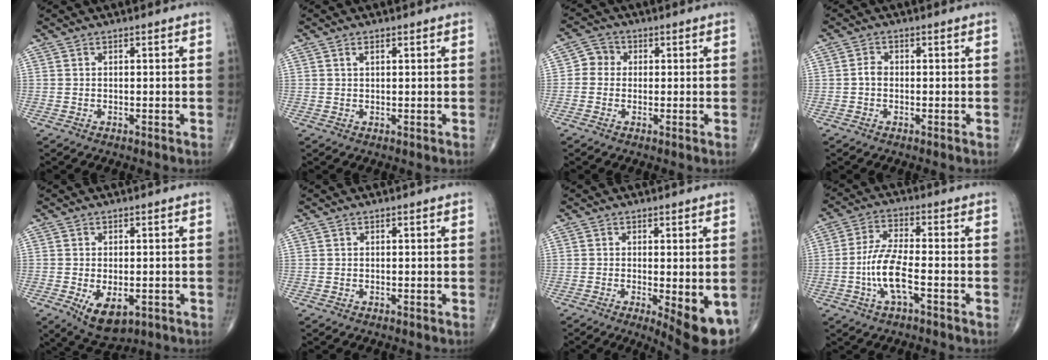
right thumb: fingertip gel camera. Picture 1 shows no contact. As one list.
[{"total": 1.1, "force": [0.6, 0.5, 0.8], "torque": [-0.014, 0.001, 0.009]}, {"total": 3.6, "force": [0.0, 3.4, 1.3], "torque": [-0.003, 0.009, -0.012]}, {"total": 1.7, "force": [-0.3, 1.3, 1.1], "torque": [-0.014, 0.005, -0.011]}, {"total": 7.3, "force": [-2.3, 4.0, 5.6], "torque": [-0.085, -0.007, -0.026]}, {"total": 0.0}, {"total": 9.8, "force": [-3.1, 2.8, 8.8], "torque": [-0.113, -0.021, -0.039]}, {"total": 8.5, "force": [-2.7, 2.5, 7.7], "torque": [-0.167, 0.021, -0.053]}]